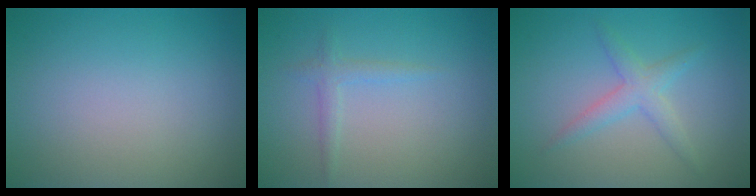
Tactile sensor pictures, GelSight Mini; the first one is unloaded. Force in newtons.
{"total": 1.4, "press": 1.4, "slide": 0.1}
{"total": 2.3, "press": 2.3, "slide": 0.1}